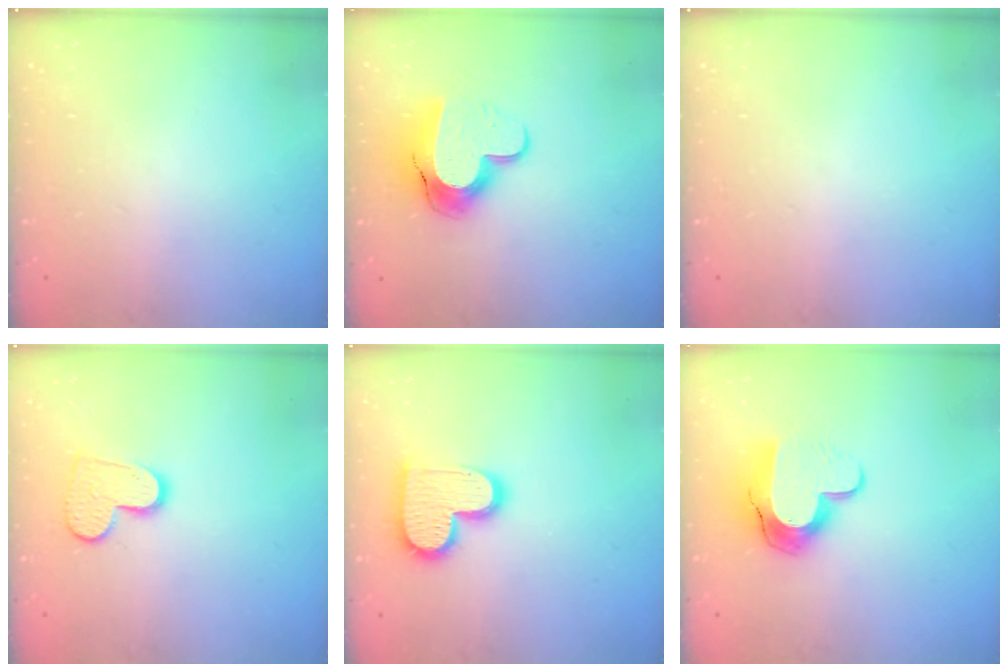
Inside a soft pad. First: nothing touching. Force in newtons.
{"total": 13.7, "press": 13.6, "slide": 1.0}
{"total": 0.0}
{"total": 10.8, "press": 10.7, "slide": 0.9}
{"total": 15.1, "press": 15.0, "slide": 0.9}
{"total": 12.7, "press": 12.7, "slide": 0.9}